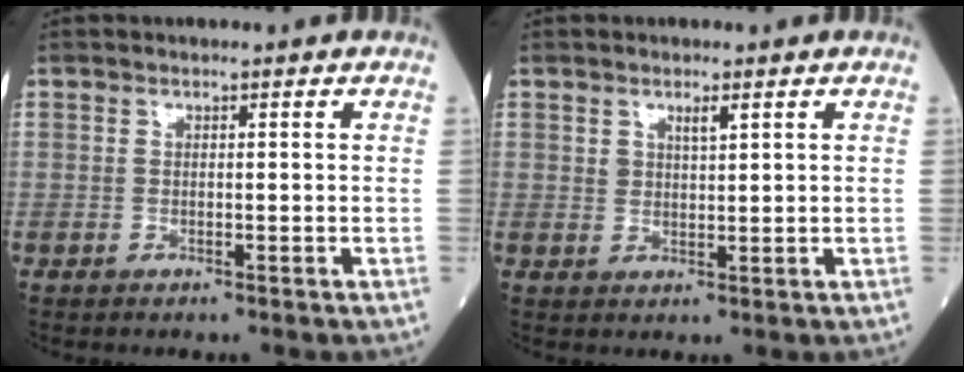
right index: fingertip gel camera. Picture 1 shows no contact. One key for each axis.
{"total": 2.2, "fx": 1.3, "fy": 0.6, "fz": 1.6, "tx": -0.031, "ty": -0.001, "tz": 0.025}